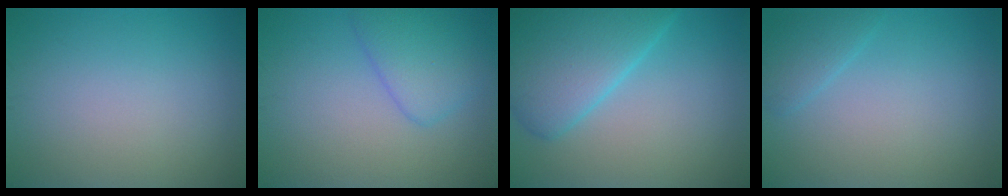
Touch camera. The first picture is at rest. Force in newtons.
{"total": 3.6, "press": 3.6, "slide": 0.2}
{"total": 6.9, "press": 6.9, "slide": 0.2}
{"total": 1.7, "press": 1.7, "slide": 0.1}